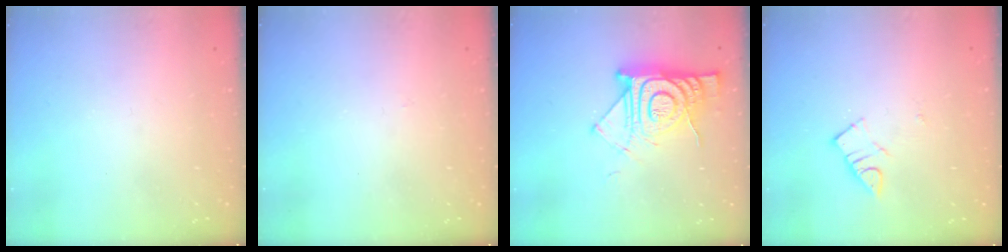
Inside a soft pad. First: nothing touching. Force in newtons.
{"total": 2.7, "press": 2.7, "slide": 0.5}
{"total": 15.5, "press": 15.4, "slide": 1.2}
{"total": 3.6, "press": 3.6, "slide": 0.3}